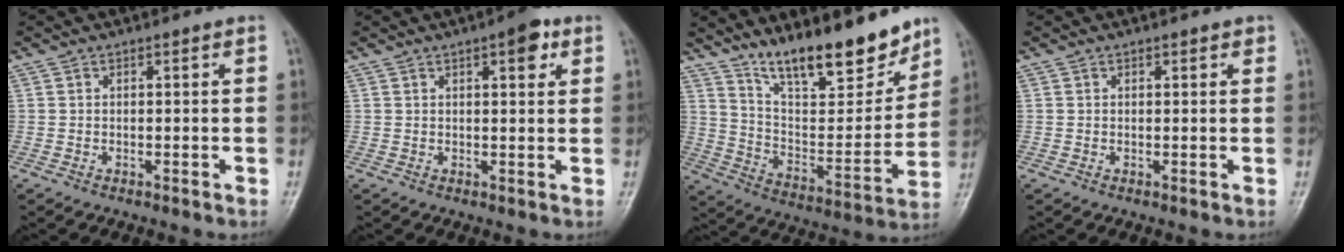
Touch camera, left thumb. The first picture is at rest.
{"total": 4.7, "force": [2.3, 1.8, 3.7], "torque": [-0.036, -0.004, 0.026]}
{"total": 19.0, "force": [14.7, 5.4, 10.9], "torque": [-0.129, -0.094, 0.253]}
{"total": 1.0, "force": [0.6, 0.6, 0.4], "torque": [0.005, -0.002, 0.004]}